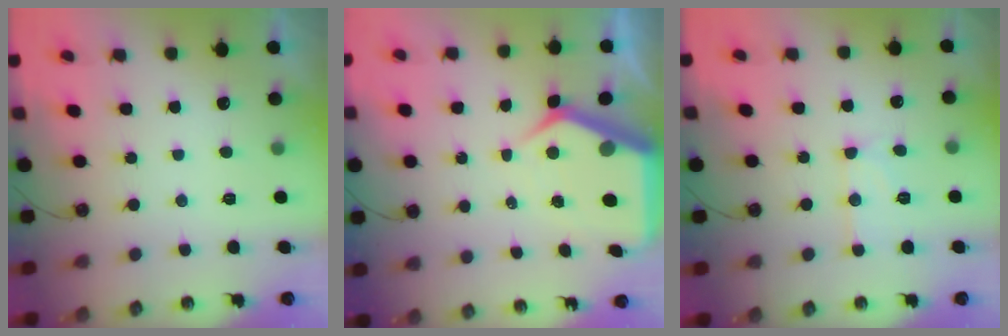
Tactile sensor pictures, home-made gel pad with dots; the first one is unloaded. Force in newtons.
{"total": 8.8, "press": 8.8, "slide": 0.8}
{"total": 10.5, "press": 10.4, "slide": 0.9}